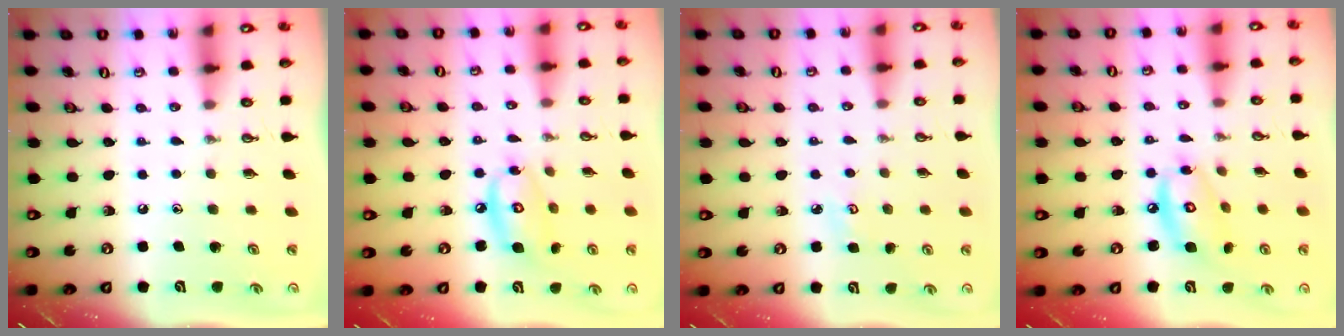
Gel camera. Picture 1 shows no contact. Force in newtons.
{"total": 10.2, "press": 10.2, "slide": 0.9}
{"total": 3.7, "press": 3.7, "slide": 0.4}
{"total": 10.8, "press": 10.8, "slide": 0.9}